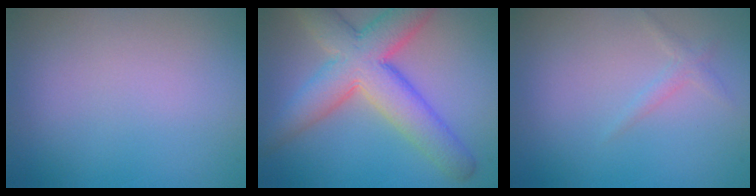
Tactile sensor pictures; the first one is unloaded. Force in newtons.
{"total": 8.4, "press": 8.4, "slide": 0.4}
{"total": 1.0, "press": 1.0, "slide": 0.0}